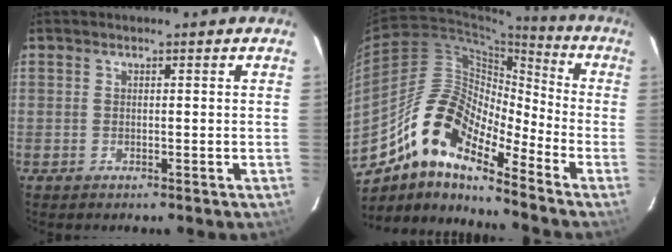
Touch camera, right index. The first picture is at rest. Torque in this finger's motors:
{"motor_torque": [1.02, -0.92, 0.08, 0.00]}